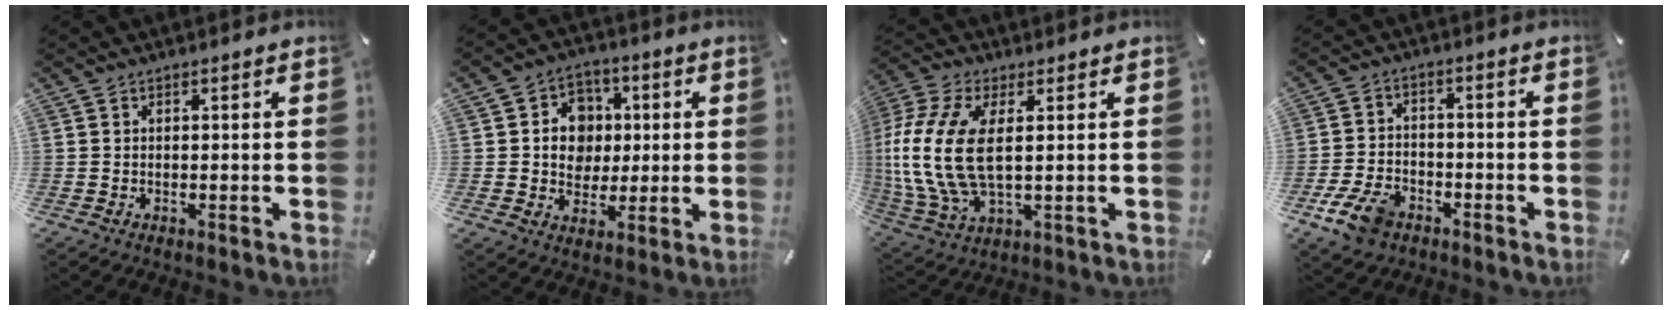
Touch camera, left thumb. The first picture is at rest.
{"total": 9.4, "force": [0.5, 8.7, 3.4], "torque": [-0.046, 0.008, 0.012]}
{"total": 16.2, "force": [2.1, 8.1, 13.9], "torque": [-0.325, -0.015, 0.035]}
{"total": 9.1, "force": [-4.9, 5.8, 4.9], "torque": [-0.109, 0.022, -0.089]}